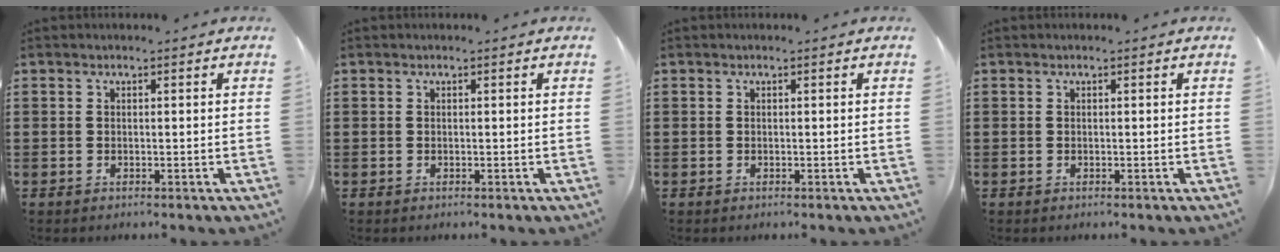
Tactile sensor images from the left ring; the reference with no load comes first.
{"total": 0.0}
{"total": 0.0}
{"total": 0.0}